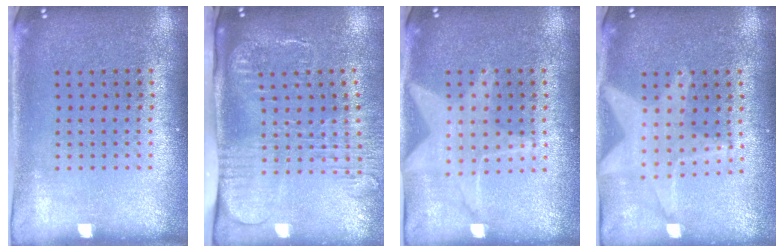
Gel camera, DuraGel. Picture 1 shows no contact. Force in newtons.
{"total": 2.6, "press": 2.0, "slide": 1.7}
{"total": 1.5, "press": 1.5, "slide": 0.1}
{"total": 1.9, "press": 1.7, "slide": 0.9}